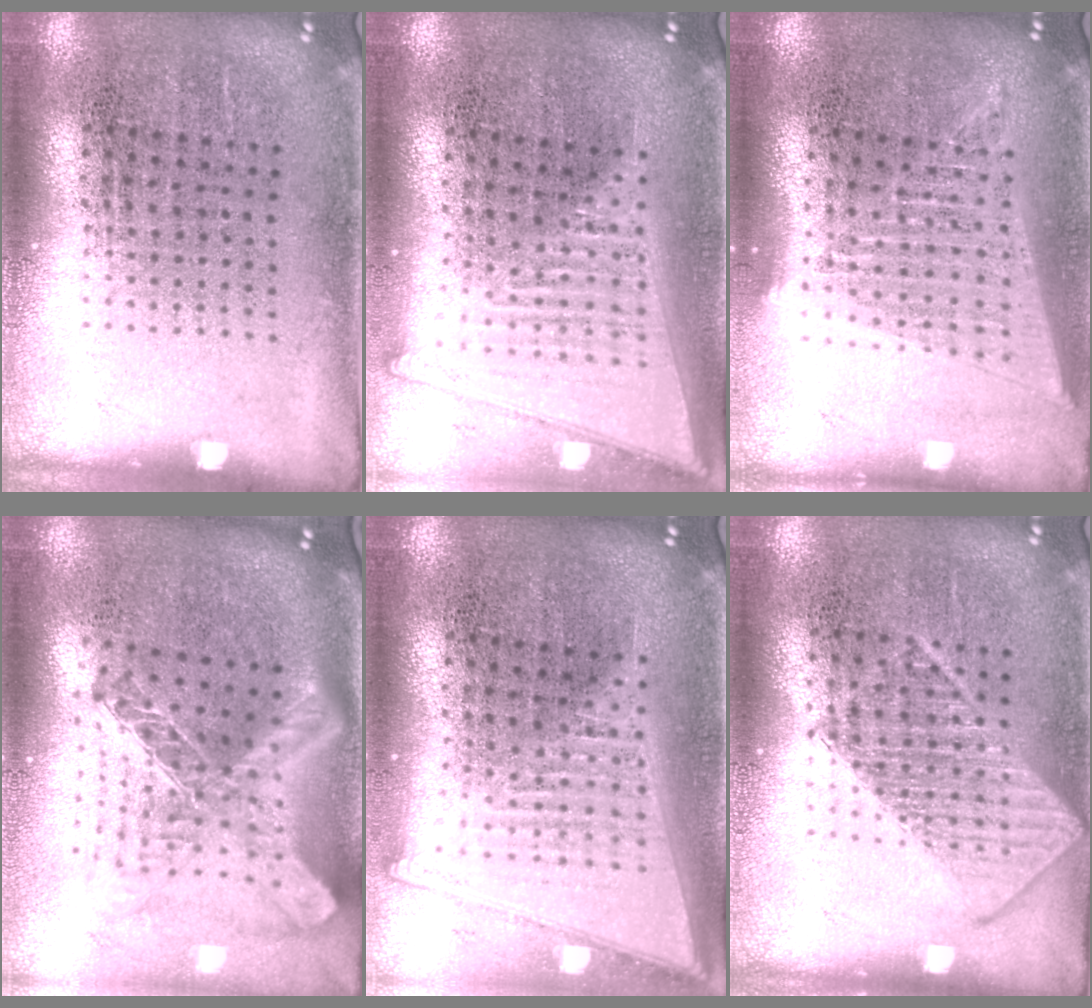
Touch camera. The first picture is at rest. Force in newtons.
{"total": 1.9, "press": 1.7, "slide": 0.9}
{"total": 1.8, "press": 1.6, "slide": 0.9}
{"total": 2.8, "press": 2.0, "slide": 1.9}
{"total": 2.1, "press": 1.8, "slide": 1.2}
{"total": 2.7, "press": 2.7, "slide": 0.4}